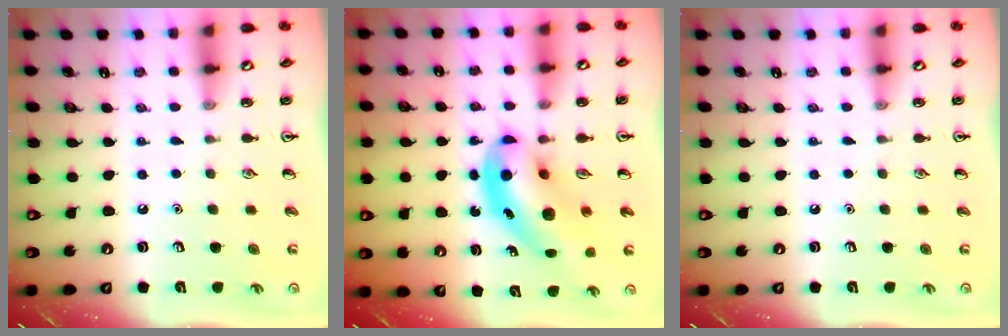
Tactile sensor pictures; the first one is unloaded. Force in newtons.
{"total": 9.7, "press": 9.3, "slide": 2.9}
{"total": 0.0}